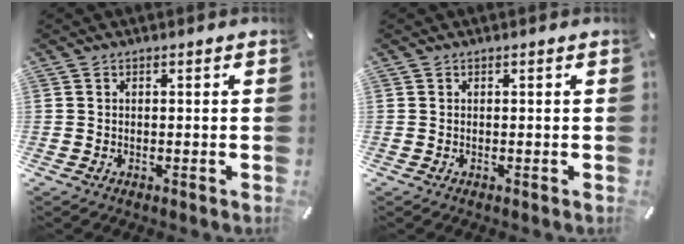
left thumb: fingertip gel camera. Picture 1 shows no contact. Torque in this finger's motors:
{"motor_torque": [-0.27, -0.16, -0.05, 0.14, -0.09]}